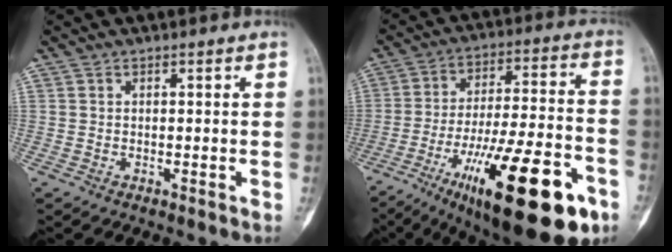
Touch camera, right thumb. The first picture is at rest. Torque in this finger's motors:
{"motor_torque": [2.15, 2.38, 1.39, -1.38, 0.28]}